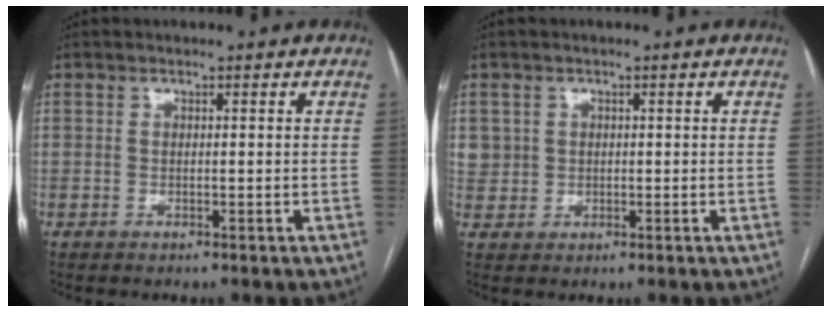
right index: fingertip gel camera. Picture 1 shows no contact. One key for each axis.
{"total": 2.9, "fx": 1.0, "fy": 2.8, "fz": 0.1, "tx": 0.011, "ty": 0.005, "tz": 0.019}